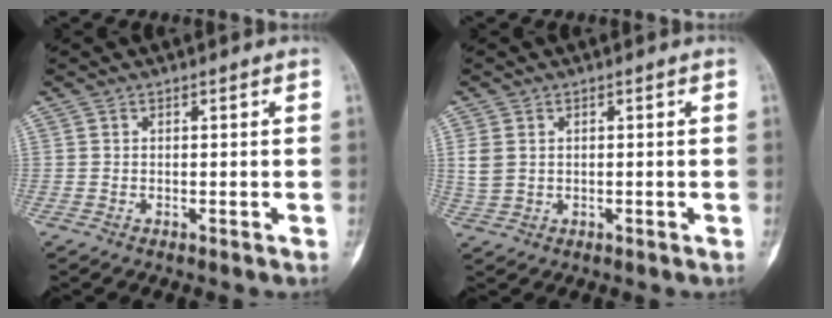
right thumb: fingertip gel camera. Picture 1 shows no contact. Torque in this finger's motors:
{"motor_torque": [-0.30, 0.44, 0.31, 0.41, 0.01]}